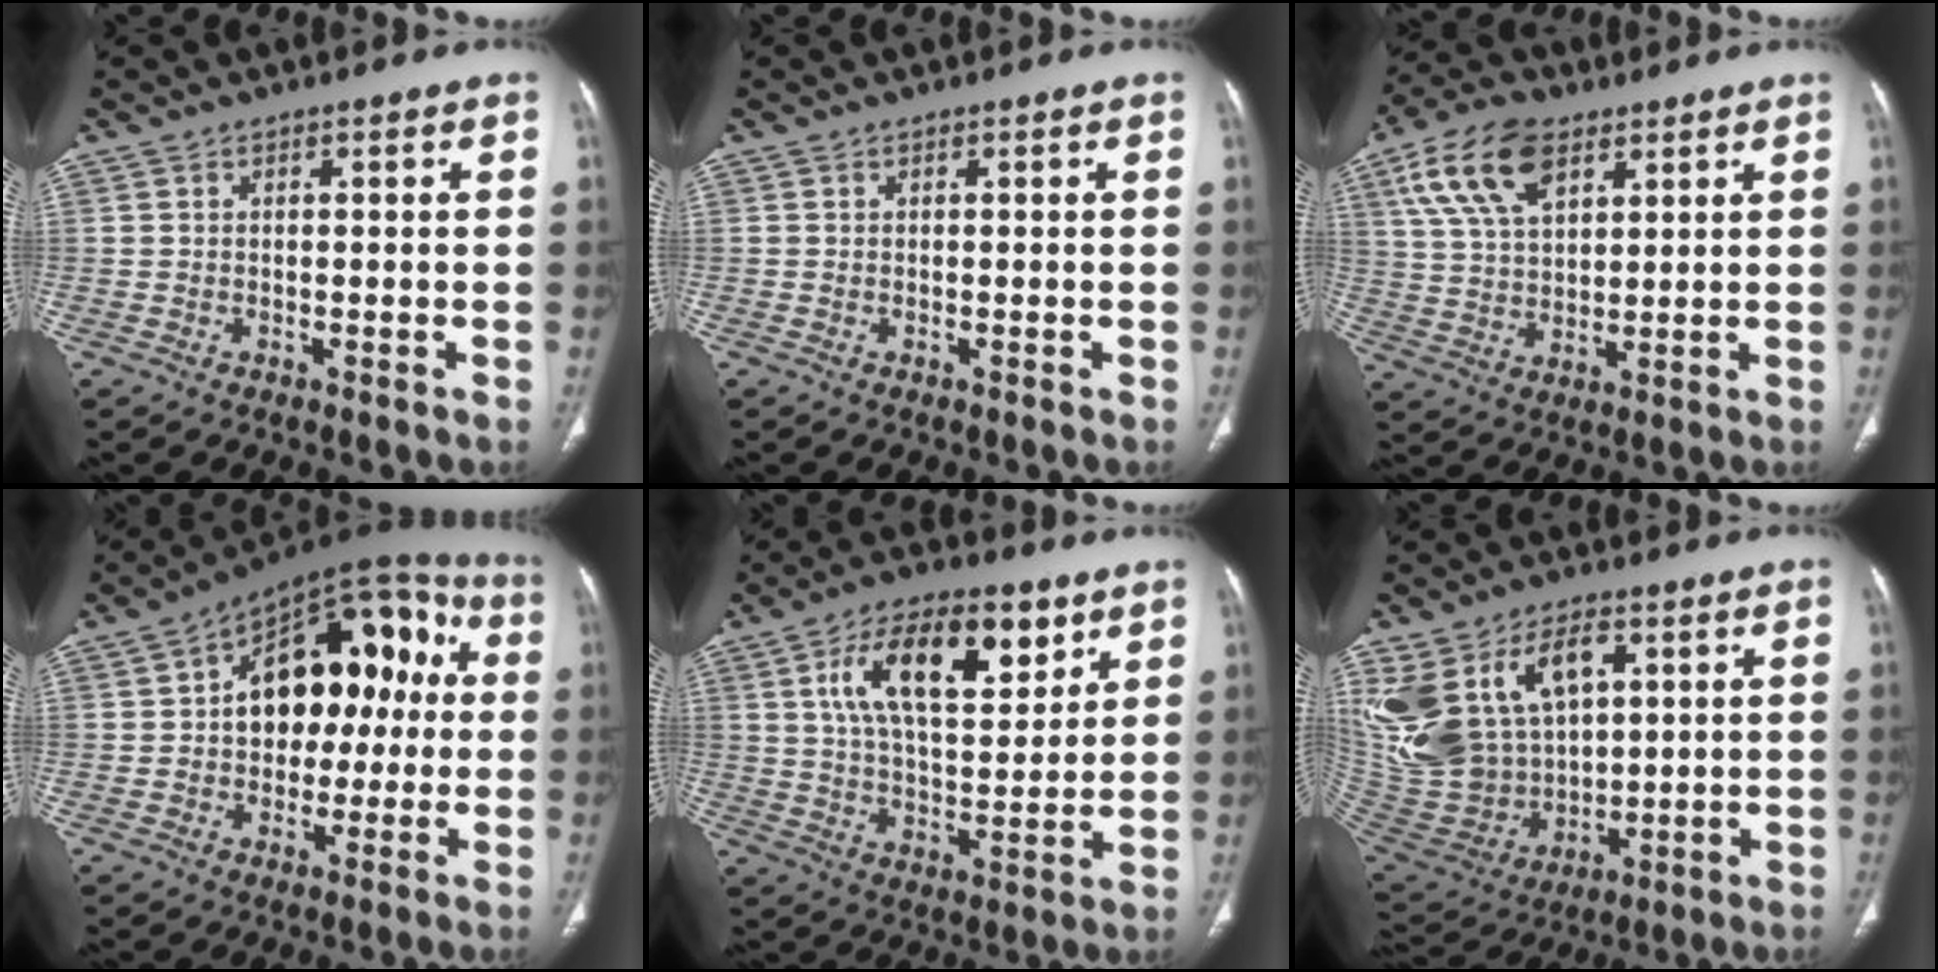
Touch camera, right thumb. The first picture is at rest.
{"total": 0.0}
{"total": 13.2, "force": [6.5, 7.3, 9.0], "torque": [-0.161, -0.008, 0.124]}
{"total": 19.6, "force": [1.3, 12.3, 15.2], "torque": [-0.169, 0.047, 0.013]}
{"total": 17.5, "force": [7.6, 8.1, 13.5], "torque": [-0.194, -0.020, 0.130]}
{"total": 22.2, "force": [7.5, 14.8, 14.9], "torque": [-0.305, -0.009, 0.165]}